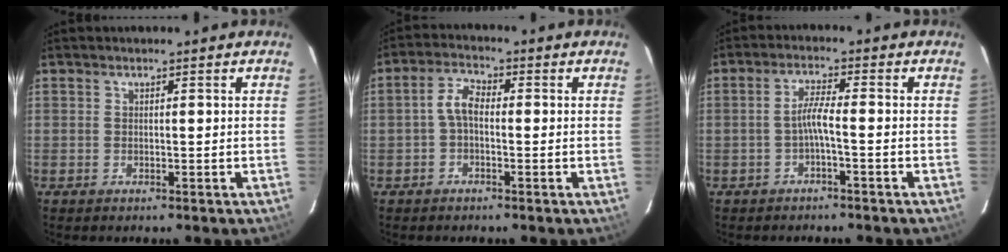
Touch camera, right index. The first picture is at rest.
{"total": 3.7, "force": [-0.7, 1.9, 3.1], "torque": [-0.066, 0.015, -0.016]}
{"total": 3.1, "force": [-1.5, -0.1, 2.8], "torque": [-0.060, 0.006, -0.028]}